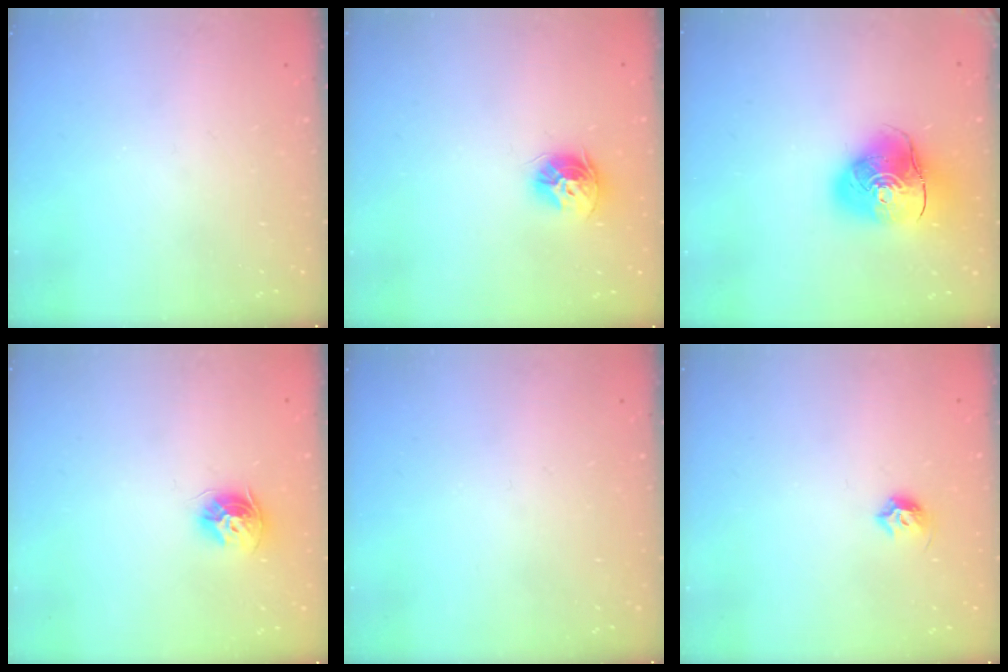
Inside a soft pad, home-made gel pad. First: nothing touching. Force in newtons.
{"total": 9.6, "press": 9.6, "slide": 0.9}
{"total": 12.7, "press": 12.6, "slide": 2.0}
{"total": 9.3, "press": 9.3, "slide": 1.0}
{"total": 0.0}
{"total": 5.6, "press": 5.5, "slide": 1.3}